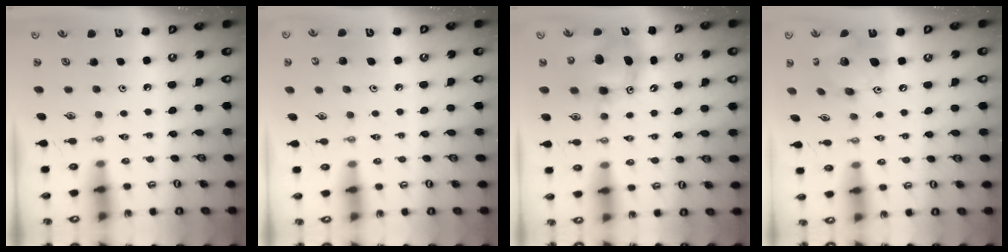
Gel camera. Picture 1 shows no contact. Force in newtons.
{"total": 6.4, "press": 6.3, "slide": 0.9}
{"total": 10.3, "press": 10.0, "slide": 2.4}
{"total": 16.1, "press": 16.0, "slide": 2.1}